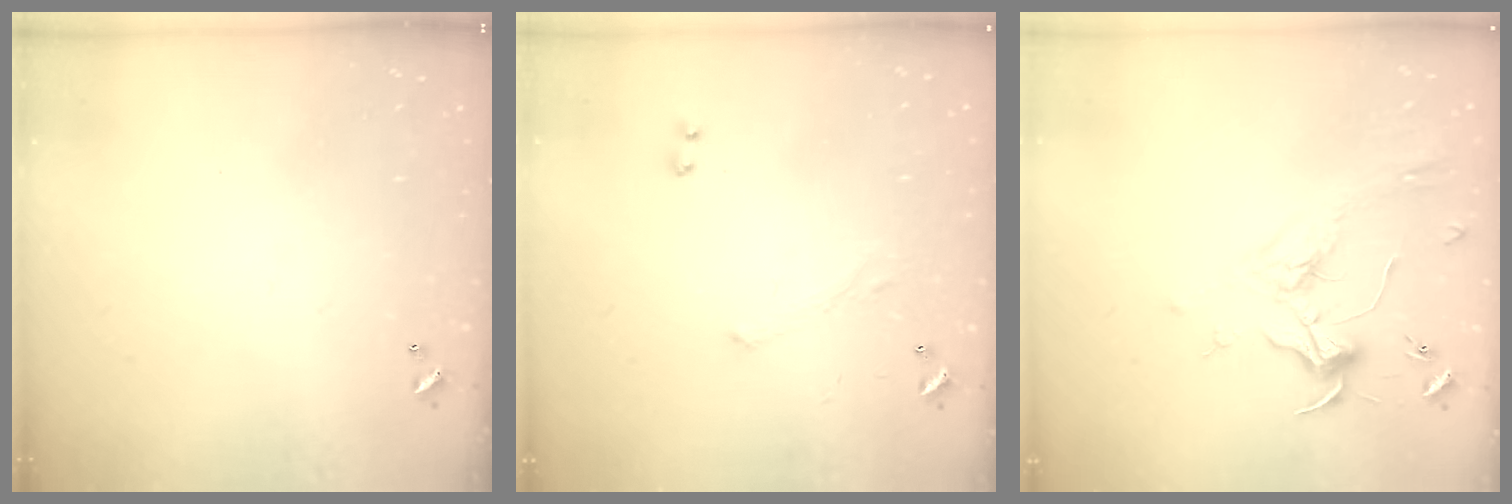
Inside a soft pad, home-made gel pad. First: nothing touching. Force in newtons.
{"total": 1.6, "press": 1.5, "slide": 0.6}
{"total": 1.8, "press": 1.6, "slide": 0.7}